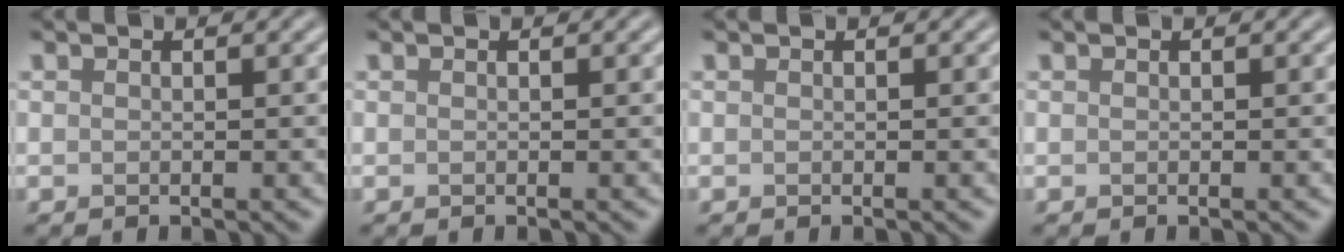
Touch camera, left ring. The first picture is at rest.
{"total": 0.0}
{"total": 0.0}
{"total": 0.0}